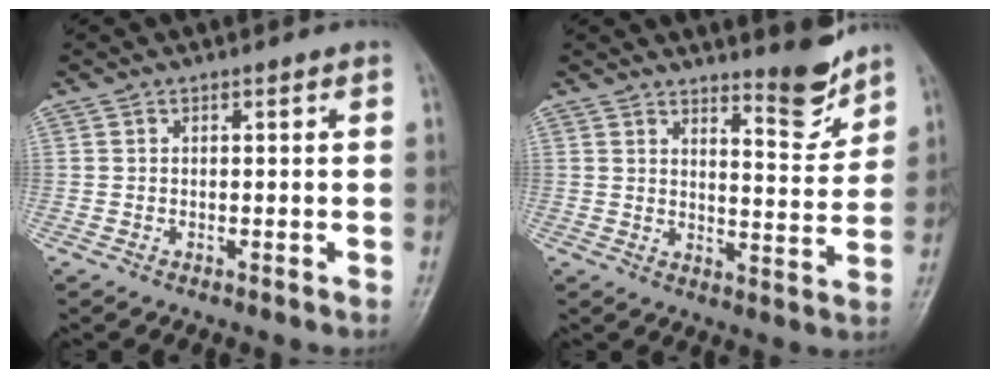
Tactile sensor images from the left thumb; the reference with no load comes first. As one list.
[{"total": 7.3, "force": [6.3, 1.3, 3.4], "torque": [-0.033, -0.063, 0.098]}]